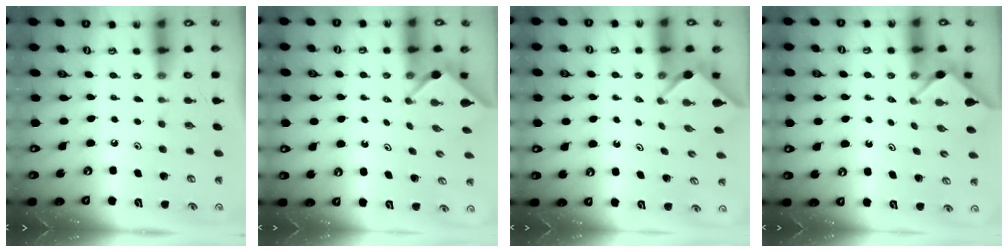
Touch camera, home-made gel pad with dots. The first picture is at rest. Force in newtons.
{"total": 2.3, "press": 2.3, "slide": 0.3}
{"total": 2.5, "press": 2.5, "slide": 0.3}
{"total": 3.0, "press": 3.0, "slide": 0.3}